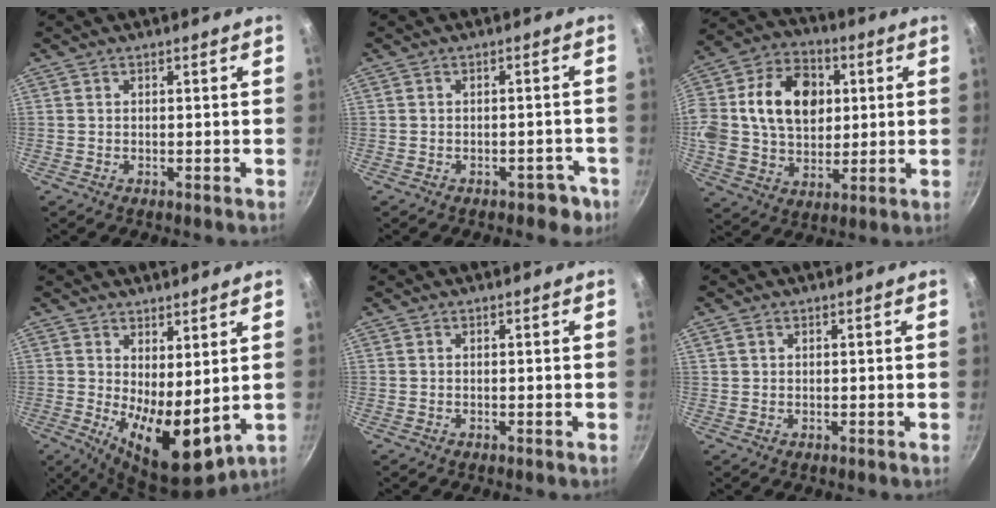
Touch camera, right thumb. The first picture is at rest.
{"total": 3.8, "force": [-2.1, 2.5, 2.0], "torque": [0.002, 0.033, -0.005]}
{"total": 23.4, "force": [4.1, 17.3, 15.2], "torque": [-0.275, 0.031, 0.066]}
{"total": 11.8, "force": [1.0, 5.1, 10.6], "torque": [-0.146, -0.031, 0.028]}
{"total": 0.0}
{"total": 1.2, "force": [0.6, 0.9, 0.6], "torque": [-0.009, 0.002, 0.010]}